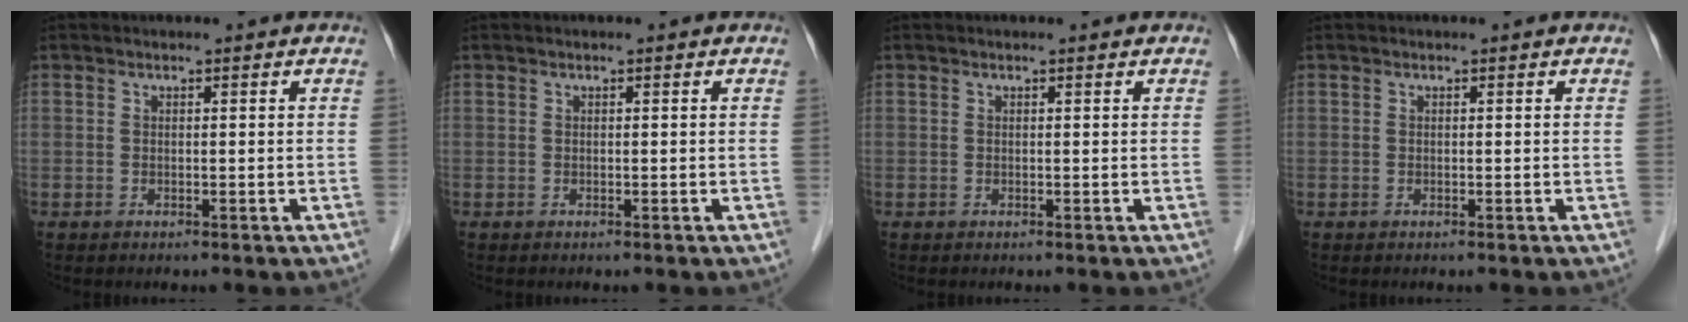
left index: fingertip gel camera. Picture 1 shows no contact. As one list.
[{"total": 0.0}, {"total": 0.0}, {"total": 0.0}]